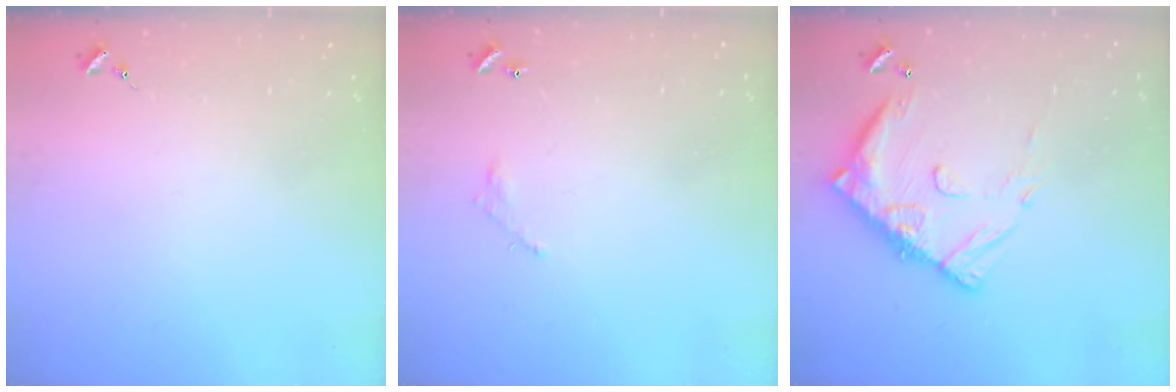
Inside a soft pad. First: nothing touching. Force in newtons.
{"total": 4.3, "press": 4.3, "slide": 0.2}
{"total": 14.4, "press": 14.4, "slide": 1.3}